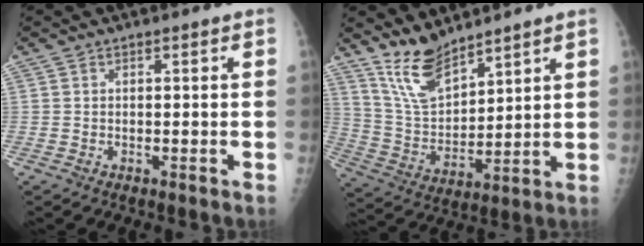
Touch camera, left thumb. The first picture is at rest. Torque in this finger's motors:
{"motor_torque": [0.48, -0.25, 0.20, -0.11, 0.21]}